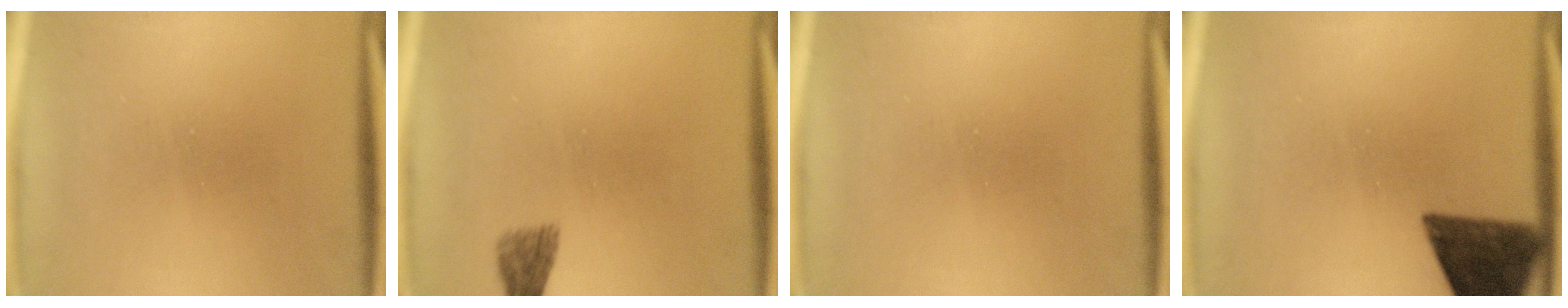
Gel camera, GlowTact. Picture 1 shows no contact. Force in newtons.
{"total": 1.9}
{"total": 0.0}
{"total": 11.6}